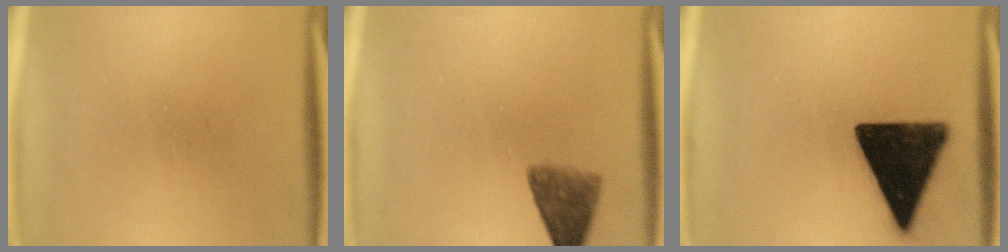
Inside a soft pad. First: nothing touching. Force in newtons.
{"total": 5.4}
{"total": 17.4}